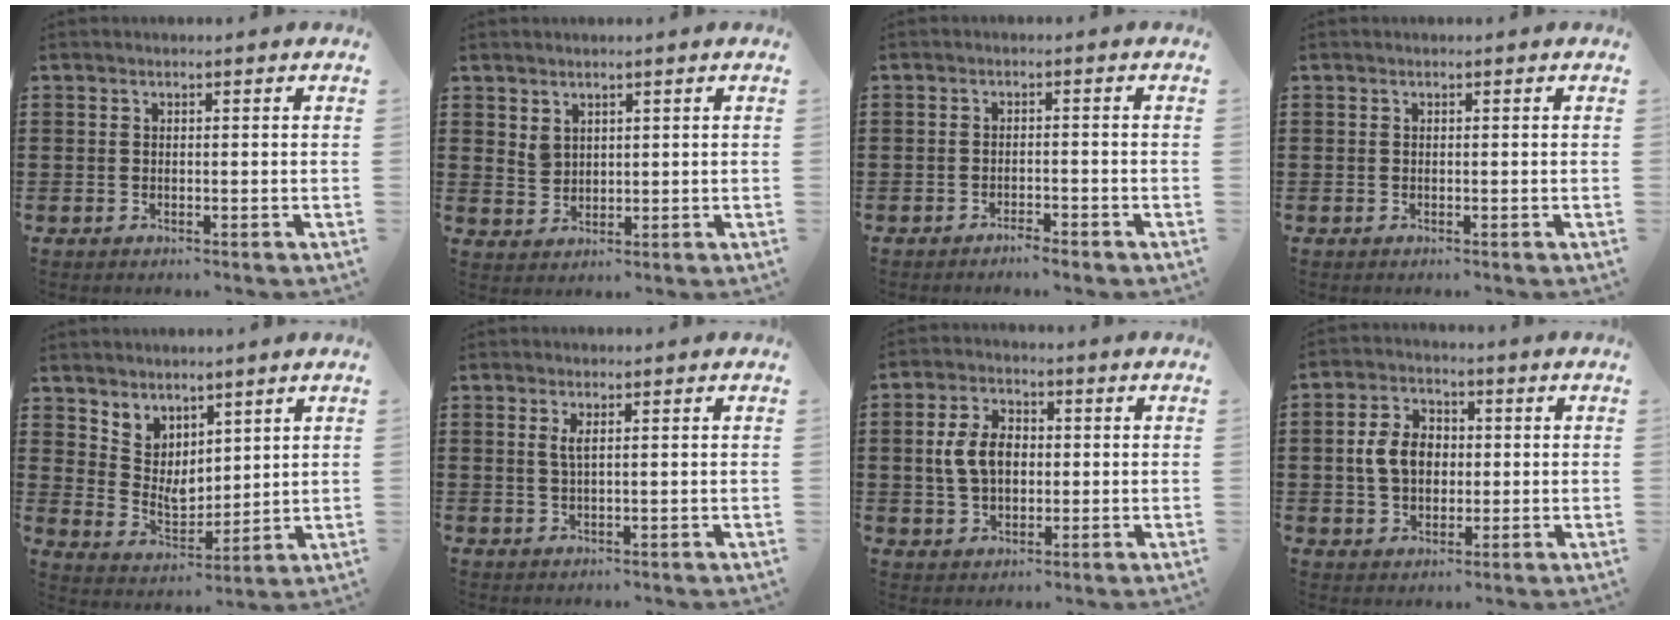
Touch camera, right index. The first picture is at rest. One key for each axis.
{"total": 2.5, "fx": 1.8, "fy": 1.6, "fz": 0.5, "tx": -0.015, "ty": 0.004, "tz": 0.036}
{"total": 1.8, "fx": -1.8, "fy": 0.0, "fz": 0.4, "tx": -0.011, "ty": 0.000, "tz": -0.035}
{"total": 0.0}
{"total": 4.9, "fx": 4.0, "fy": 2.8, "fz": -0.3, "tx": -0.022, "ty": -0.025, "tz": 0.076}
{"total": 1.7, "fx": 0.6, "fy": 0.3, "fz": 1.6, "tx": -0.033, "ty": 0.002, "tz": 0.010}
{"total": 6.7, "fx": 0.2, "fy": 4.4, "fz": 5.0, "tx": -0.127, "ty": 0.007, "tz": -0.004}
{"total": 6.8, "fx": 0.1, "fy": 5.0, "fz": 4.7, "tx": -0.113, "ty": 0.005, "tz": -0.008}